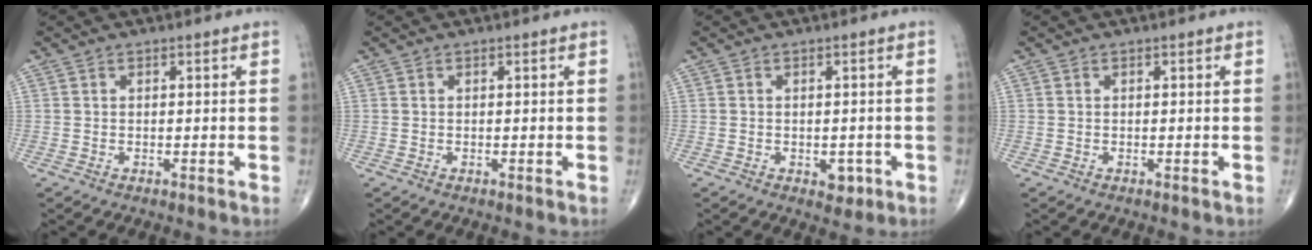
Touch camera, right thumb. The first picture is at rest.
{"total": 0.0}
{"total": 2.8, "force": [-1.0, 1.9, 1.9], "torque": [-0.008, 0.002, -0.008]}
{"total": 0.0}